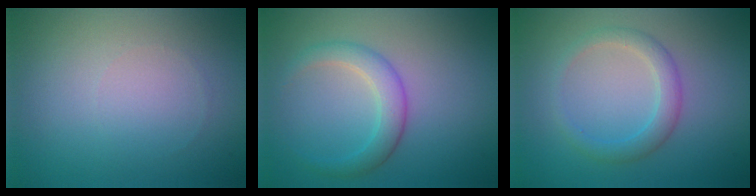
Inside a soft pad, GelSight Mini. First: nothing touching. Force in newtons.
{"total": 2.8, "press": 2.8, "slide": 0.2}
{"total": 2.4, "press": 2.4, "slide": 0.1}